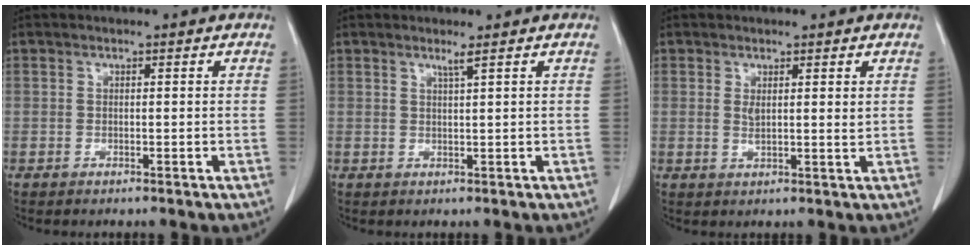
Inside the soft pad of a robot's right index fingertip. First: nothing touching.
{"total": 1.1, "force": [0.8, -0.5, 0.7], "torque": [-0.024, -0.010, 0.019]}
{"total": 2.5, "force": [0.9, 0.6, 2.3], "torque": [-0.040, -0.009, 0.018]}